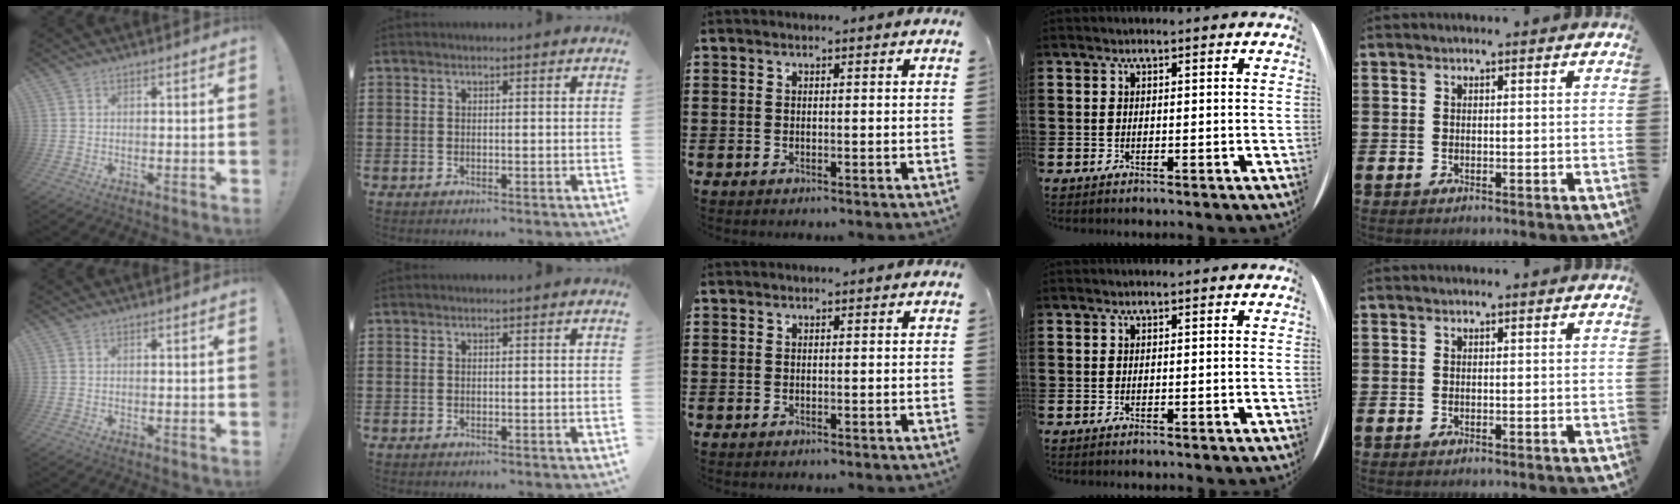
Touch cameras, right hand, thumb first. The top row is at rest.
{}